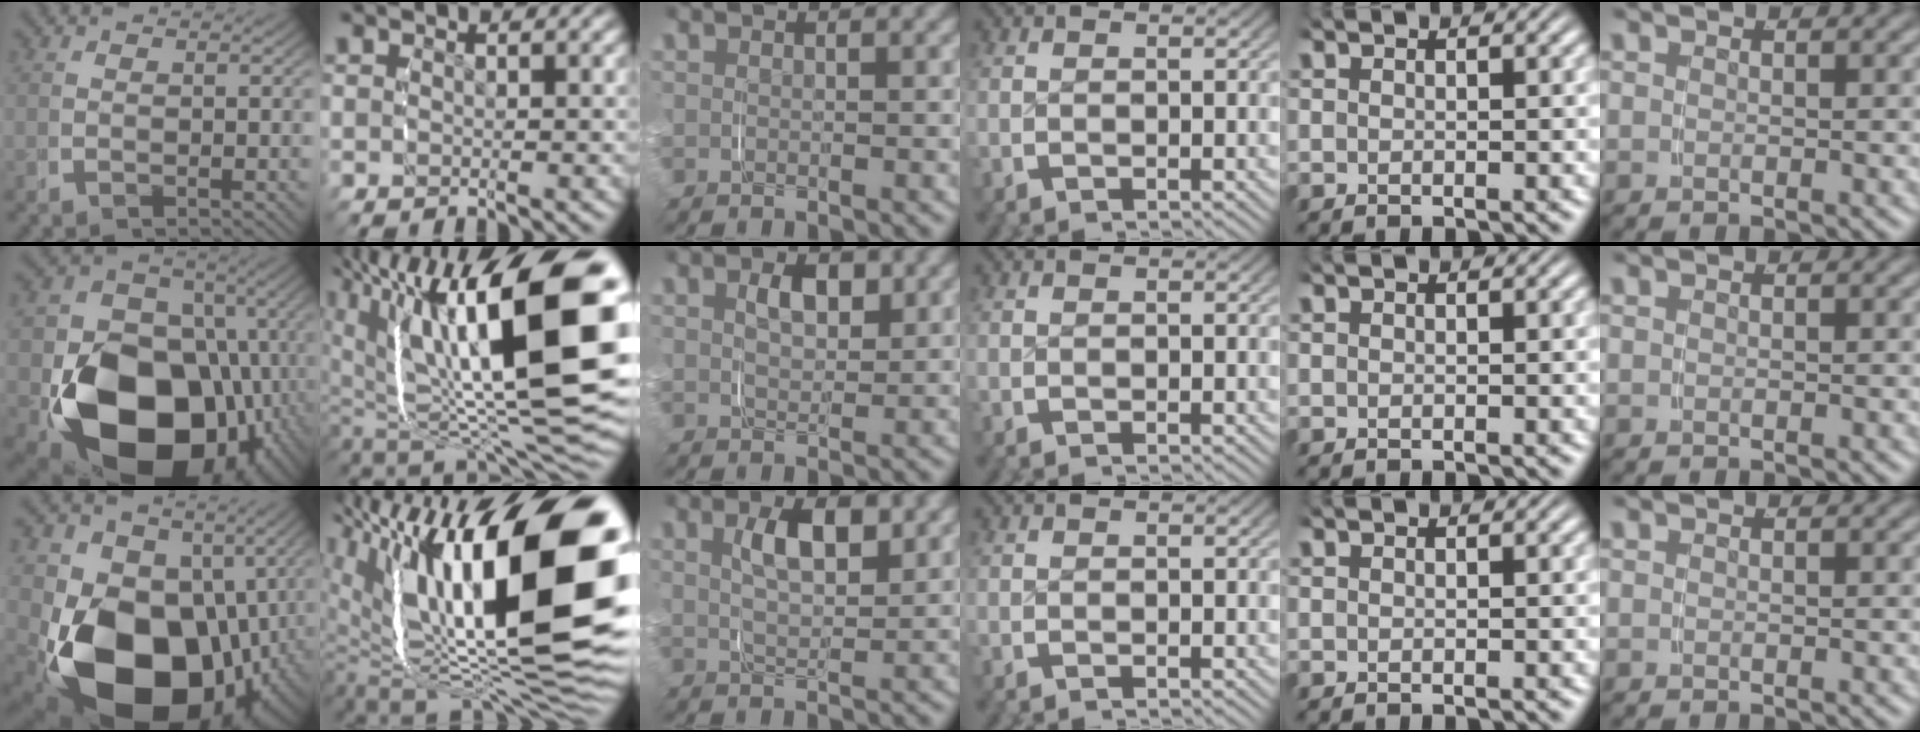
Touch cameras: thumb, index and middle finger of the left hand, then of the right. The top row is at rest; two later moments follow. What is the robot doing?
{"motion": "grasp_and_lifting", "object": "key"}